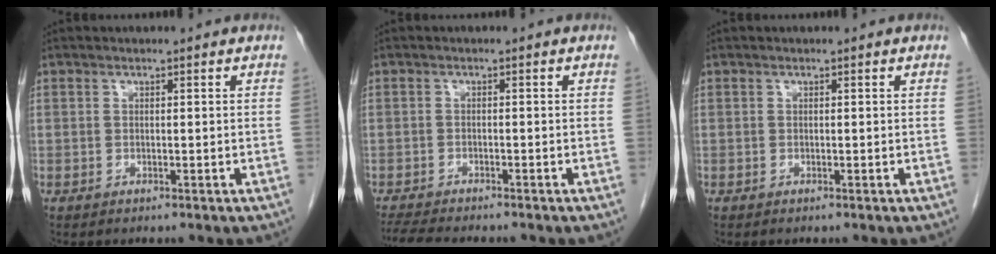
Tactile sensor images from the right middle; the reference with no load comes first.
{"total": 6.4, "force": [-5.8, 0.6, 2.7], "torque": [-0.045, -0.014, -0.094]}
{"total": 0.0}